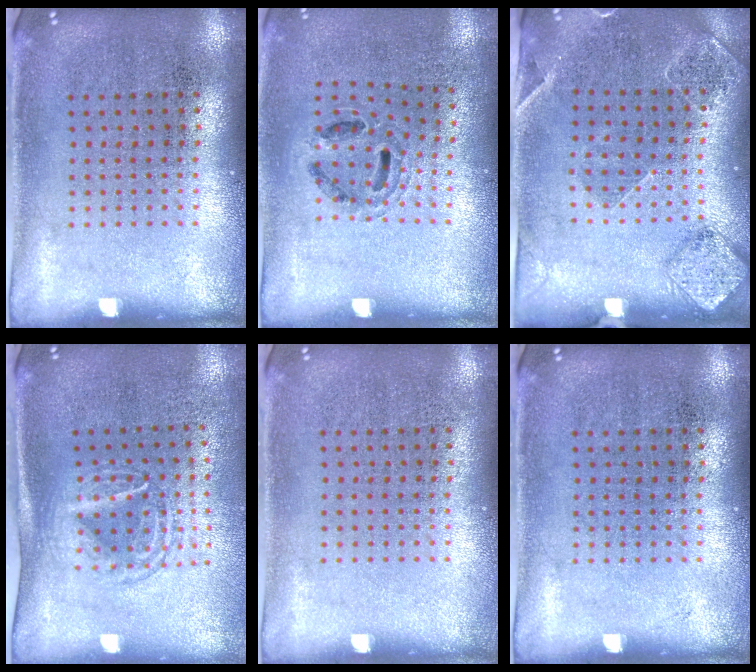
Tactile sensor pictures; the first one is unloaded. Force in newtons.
{"total": 0.8, "press": 0.8, "slide": 0.3}
{"total": 1.6, "press": 1.5, "slide": 0.3}
{"total": 1.6, "press": 1.3, "slide": 1.0}
{"total": 0.0}
{"total": 0.0}